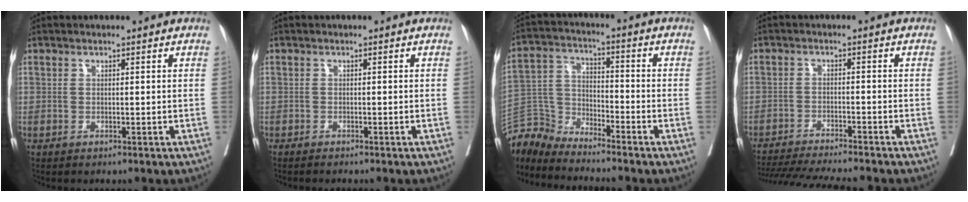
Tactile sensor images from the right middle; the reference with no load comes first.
{"total": 1.9, "force": [-1.7, 0.0, 0.9], "torque": [-0.013, 0.000, -0.022]}
{"total": 7.5, "force": [-7.5, 0.0, -0.6], "torque": [0.007, 0.017, -0.151]}
{"total": 14.1, "force": [-12.9, 0.2, 5.8], "torque": [-0.093, -0.024, -0.192]}